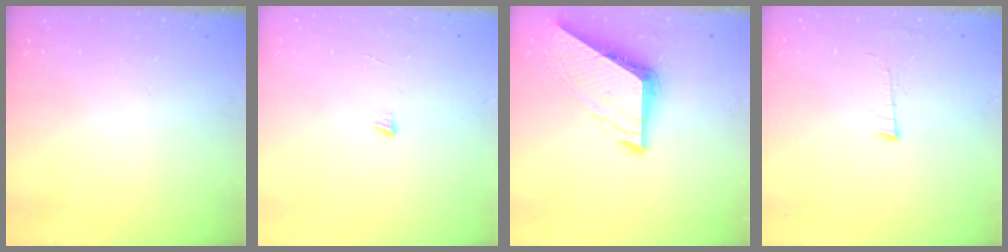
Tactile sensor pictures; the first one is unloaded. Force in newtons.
{"total": 3.0, "press": 3.0, "slide": 0.3}
{"total": 8.1, "press": 8.0, "slide": 1.1}
{"total": 4.5, "press": 4.0, "slide": 2.0}